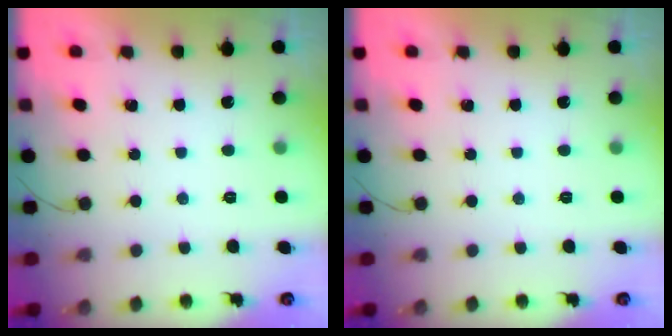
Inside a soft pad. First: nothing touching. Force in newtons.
{"total": 0.0}